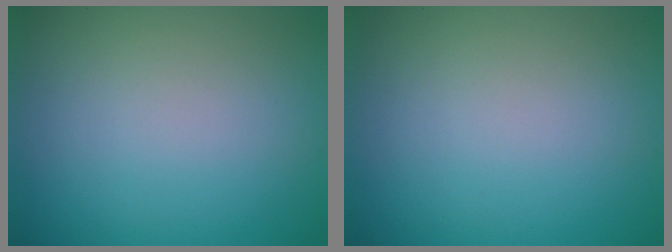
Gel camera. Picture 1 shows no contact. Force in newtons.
{"total": 0.0}